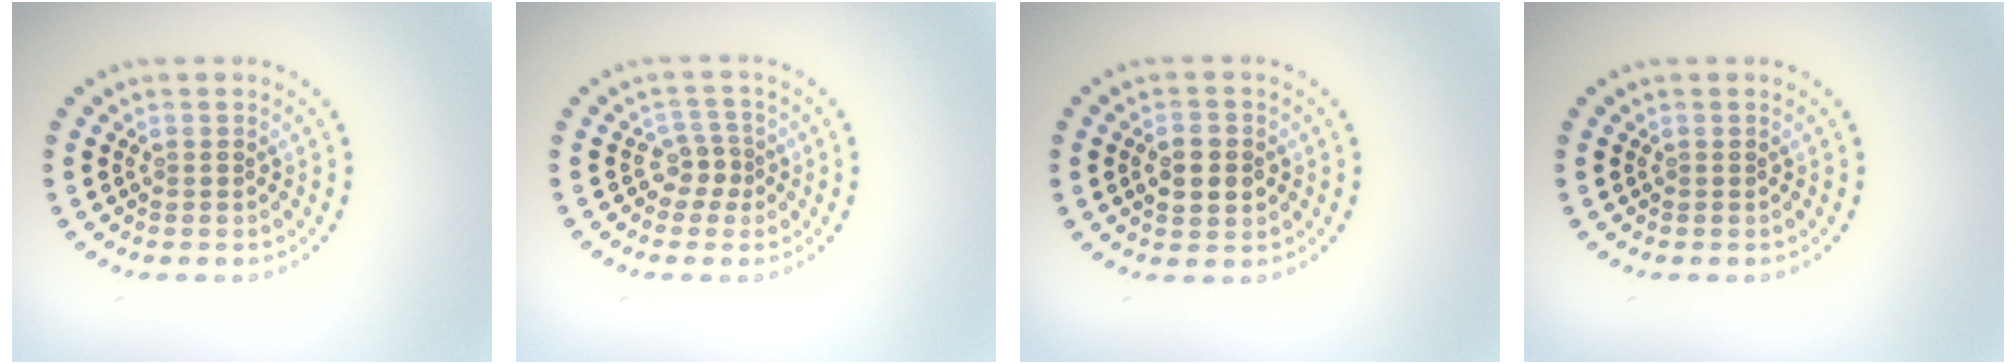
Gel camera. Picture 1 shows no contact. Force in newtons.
{"total": 2.0, "press": 1.4, "slide": 1.4}
{"total": 3.0, "press": 3.0, "slide": 0.1}
{"total": 0.0}